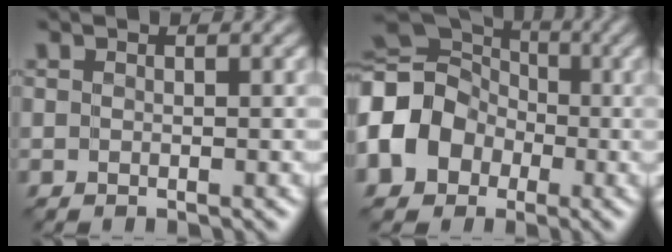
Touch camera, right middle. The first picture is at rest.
{"total": 11.9, "force": [-1.6, 10.2, 6.0], "torque": [-0.135, 0.007, -0.071]}